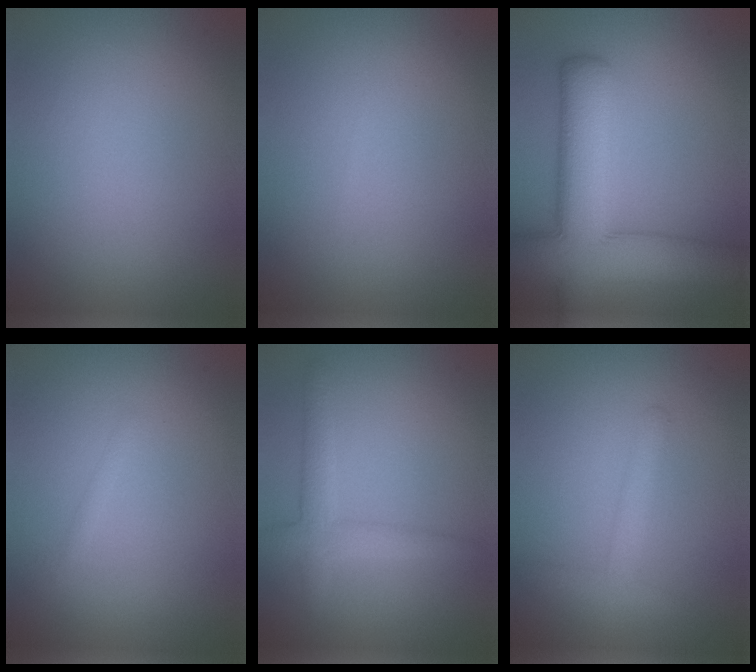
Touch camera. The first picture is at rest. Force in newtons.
{"total": 0.0}
{"total": 10.5, "press": 10.4, "slide": 0.6}
{"total": 0.6, "press": 0.6, "slide": 0.0}
{"total": 2.9, "press": 2.8, "slide": 0.1}
{"total": 2.1, "press": 2.1, "slide": 0.1}